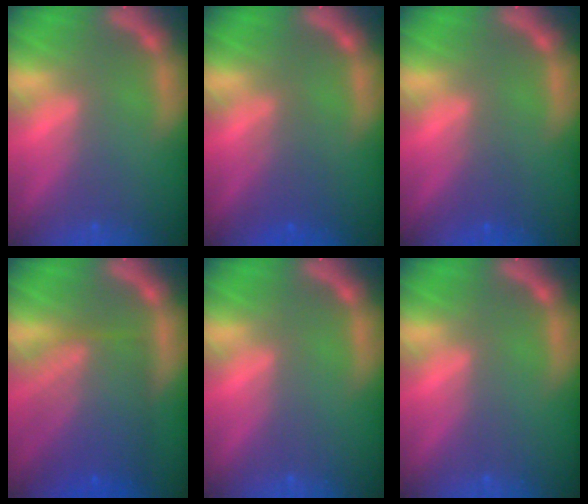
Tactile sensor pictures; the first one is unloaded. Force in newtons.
{"total": 2.5}
{"total": 1.4}
{"total": 8.6}
{"total": 0.0}
{"total": 0.0}